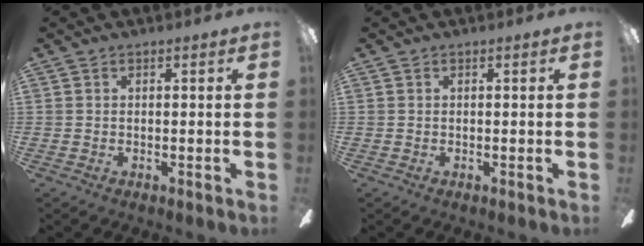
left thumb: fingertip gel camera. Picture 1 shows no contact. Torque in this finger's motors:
{"motor_torque": [0.00, 0.00, 0.00, 0.00, 0.00]}